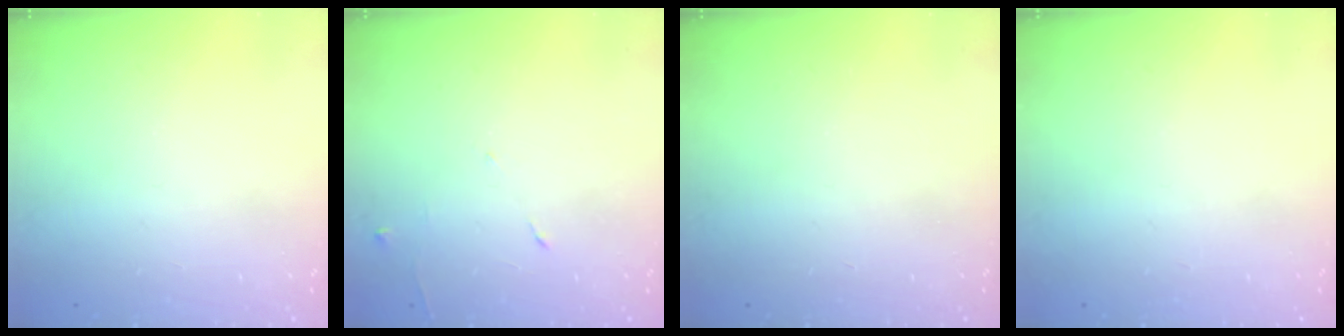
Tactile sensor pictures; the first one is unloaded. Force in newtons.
{"total": 5.1, "press": 5.1, "slide": 0.8}
{"total": 0.0}
{"total": 0.0}